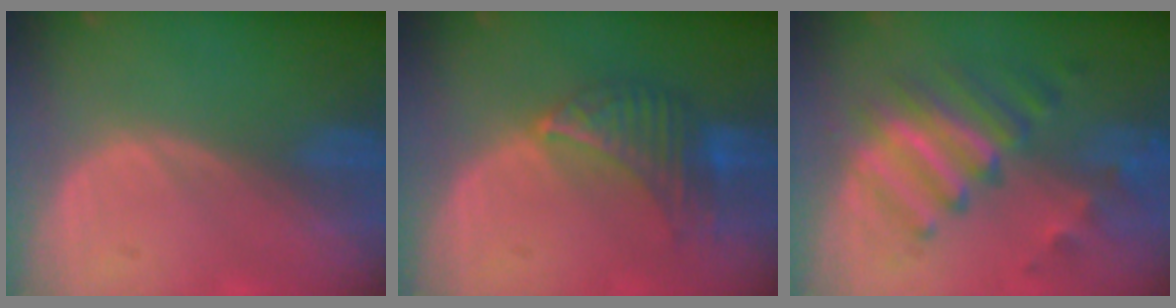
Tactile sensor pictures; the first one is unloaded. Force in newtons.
{"total": 6.7, "press": 6.5, "slide": 1.7}
{"total": 9.4, "press": 8.5, "slide": 4.1}